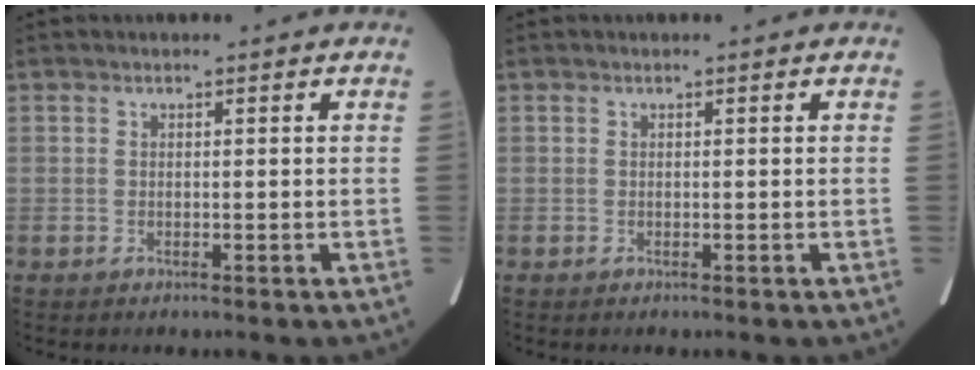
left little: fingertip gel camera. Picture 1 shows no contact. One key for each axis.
{"total": 0.0}